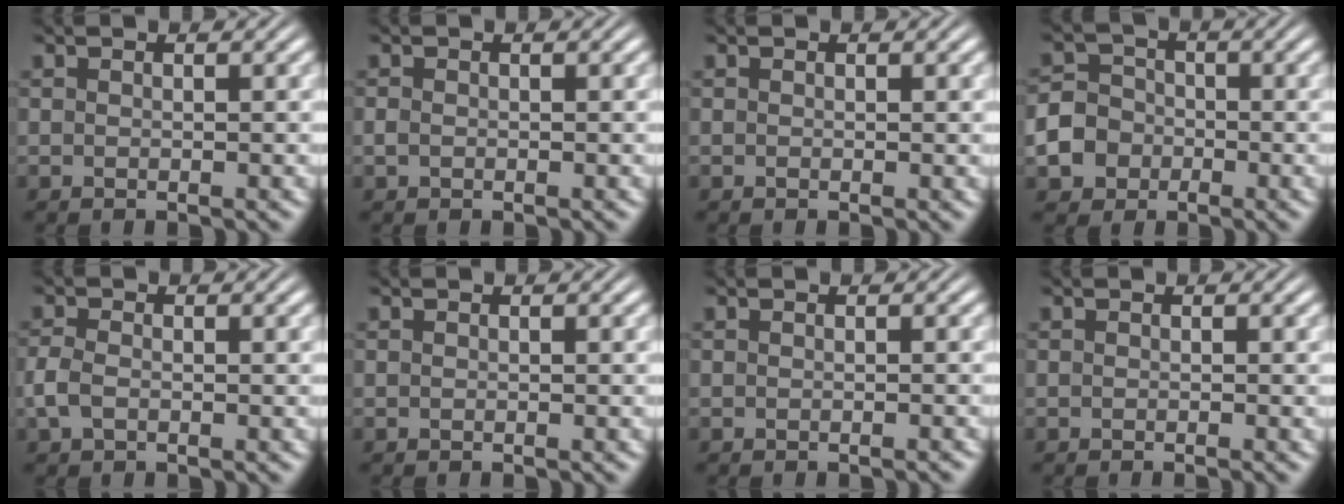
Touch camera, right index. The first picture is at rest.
{"total": 0.6, "force": [-0.4, 0.3, 0.3], "torque": [-0.011, -0.006, -0.003]}
{"total": 0.0}
{"total": 6.6, "force": [-1.9, 5.9, 2.1], "torque": [-0.059, -0.027, -0.028]}
{"total": 1.9, "force": [-0.7, 1.3, 1.2], "torque": [-0.038, -0.005, -0.010]}
{"total": 0.0}
{"total": 0.5, "force": [-0.5, 0.0, 0.2], "torque": [-0.003, 0.004, -0.011]}
{"total": 0.8, "force": [-0.7, -0.1, 0.4], "torque": [-0.001, 0.003, -0.014]}